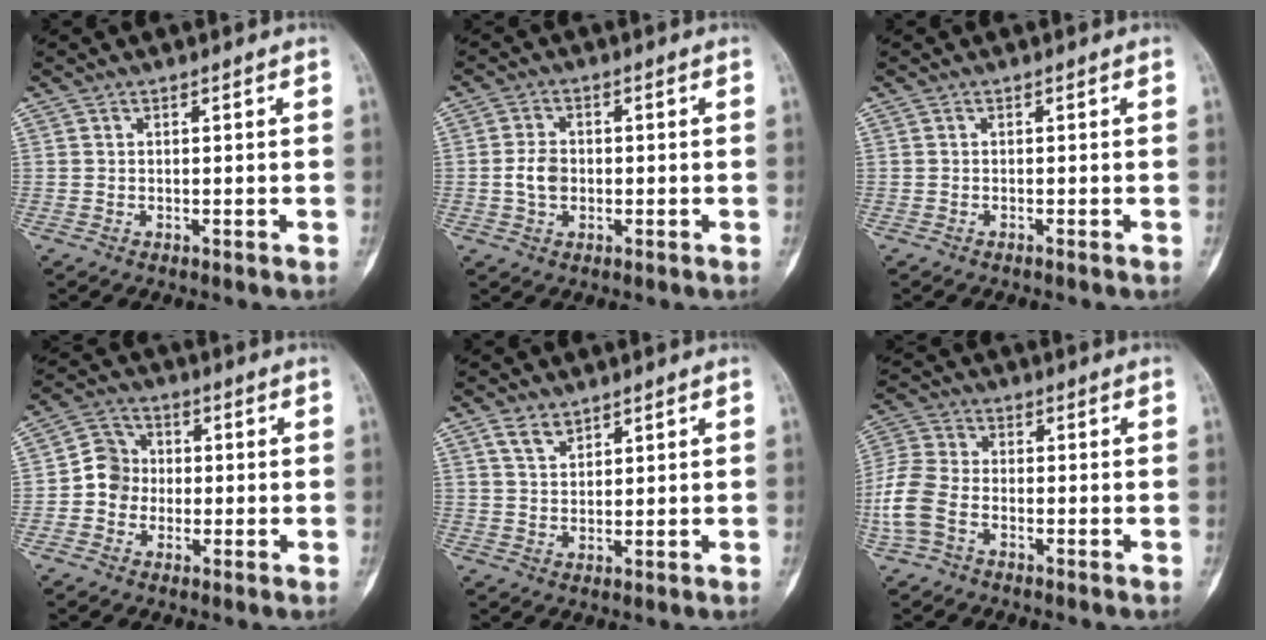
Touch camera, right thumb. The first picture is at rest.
{"total": 4.2, "force": [-0.4, 3.1, 2.8], "torque": [-0.047, 0.007, -0.011]}
{"total": 0.0}
{"total": 6.6, "force": [-0.8, 6.1, 2.4], "torque": [-0.012, 0.019, -0.028]}
{"total": 3.2, "force": [2.3, 1.7, 1.4], "torque": [-0.021, -0.012, 0.049]}
{"total": 8.4, "force": [-3.2, 5.2, 5.8], "torque": [-0.138, 0.018, -0.072]}